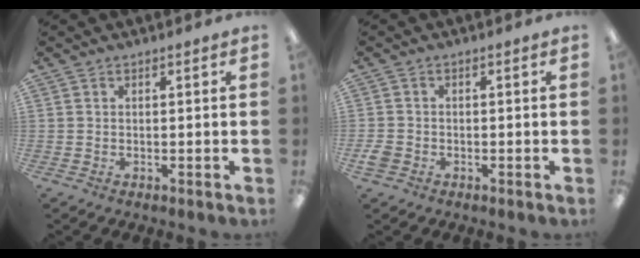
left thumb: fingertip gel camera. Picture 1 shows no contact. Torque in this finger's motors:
{"motor_torque": [-0.13, 0.32, -0.09, 0.14, 0.01]}